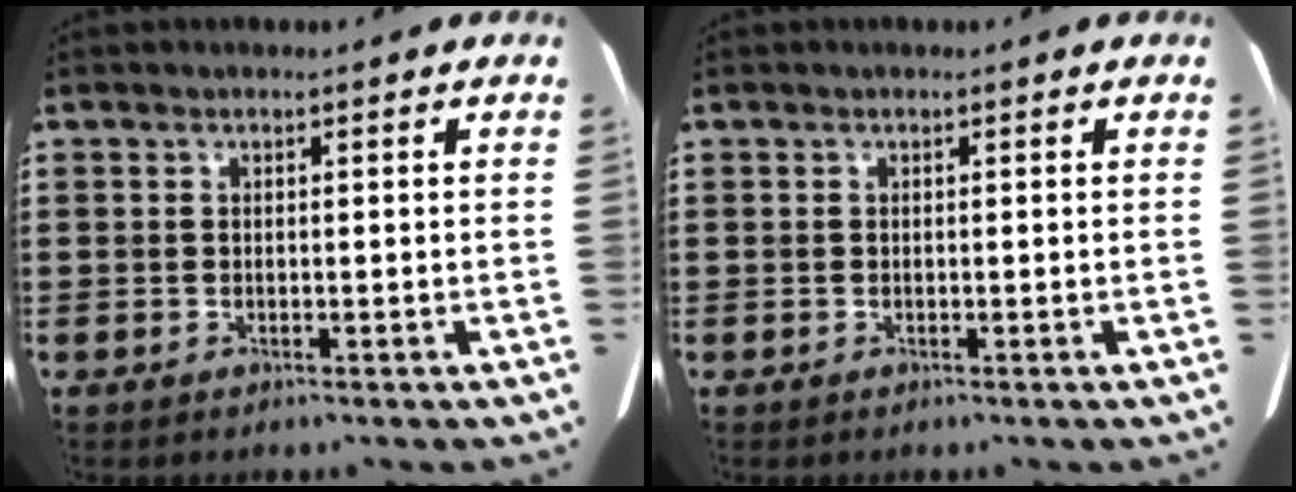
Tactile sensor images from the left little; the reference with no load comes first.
{"total": 0.0}